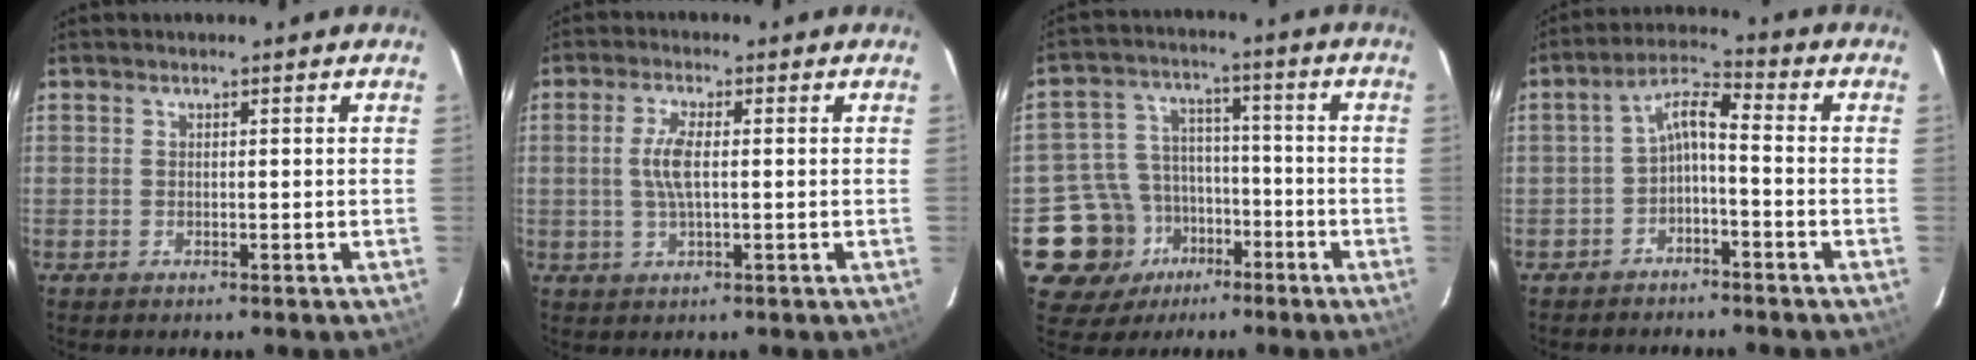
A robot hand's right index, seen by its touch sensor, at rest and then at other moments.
{"total": 4.9, "force": [0.2, 1.4, 4.7], "torque": [-0.094, 0.001, 0.005]}
{"total": 12.5, "force": [-6.4, 10.1, 3.3], "torque": [-0.098, 0.032, -0.092]}
{"total": 5.2, "force": [-2.4, 1.5, 4.3], "torque": [-0.101, 0.019, -0.045]}